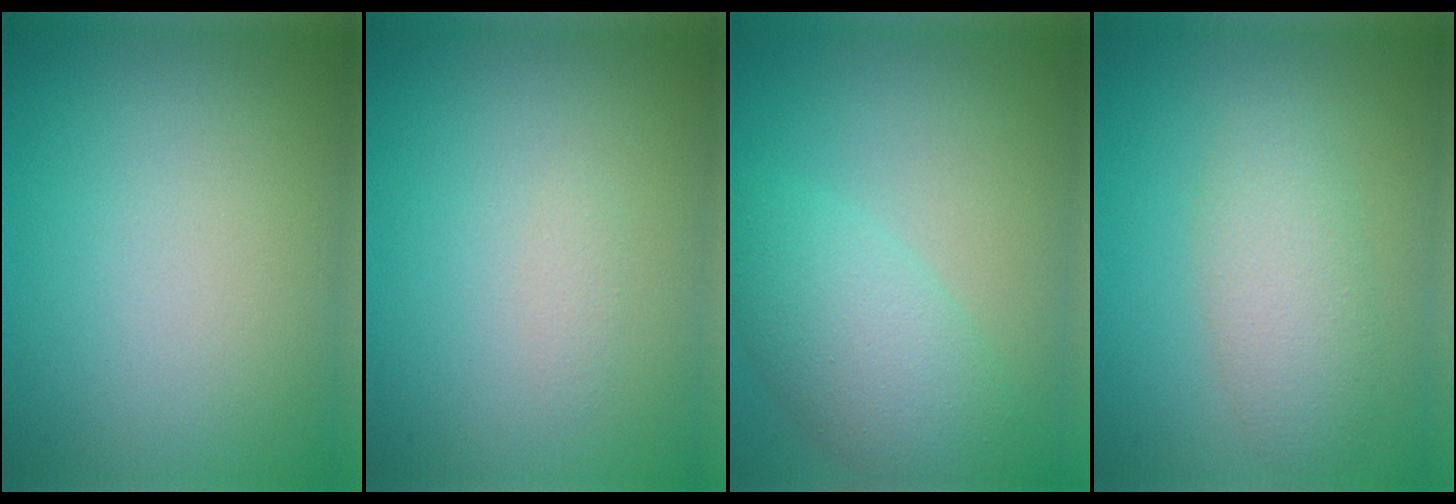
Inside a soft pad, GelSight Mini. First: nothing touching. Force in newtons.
{"total": 0.6, "press": 0.6, "slide": 0.0}
{"total": 5.3, "press": 5.3, "slide": 0.2}
{"total": 3.5, "press": 3.5, "slide": 0.1}